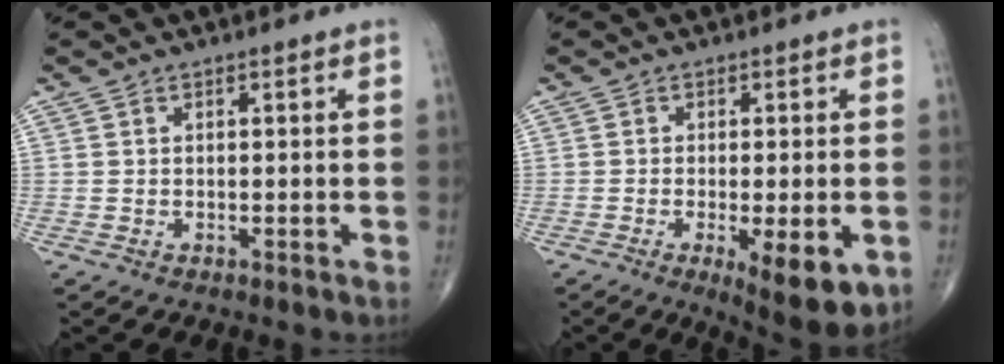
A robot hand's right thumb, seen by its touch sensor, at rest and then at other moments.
{"total": 10.3, "force": [-3.5, 3.2, 9.2], "torque": [-0.122, -0.016, -0.044]}